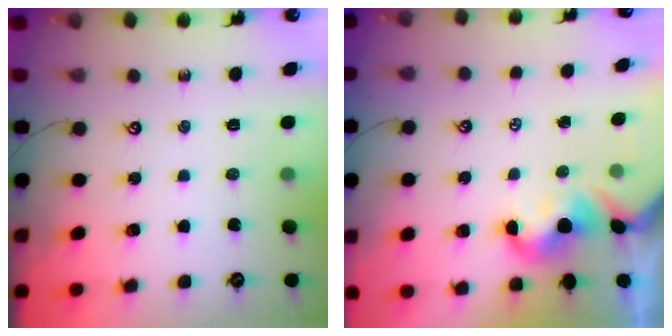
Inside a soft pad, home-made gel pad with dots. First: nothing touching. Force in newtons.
{"total": 0.9, "press": 0.5, "slide": 0.7}